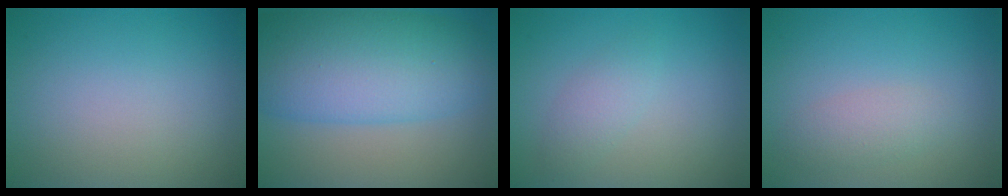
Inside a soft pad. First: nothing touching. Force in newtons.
{"total": 10.6, "press": 10.6, "slide": 0.1}
{"total": 1.7, "press": 1.7, "slide": 0.0}
{"total": 2.0, "press": 2.0, "slide": 0.0}